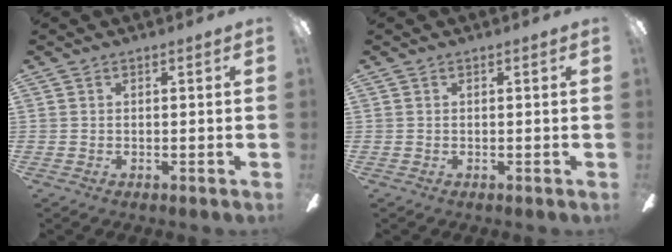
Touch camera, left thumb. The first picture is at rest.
{"total": 0.0}